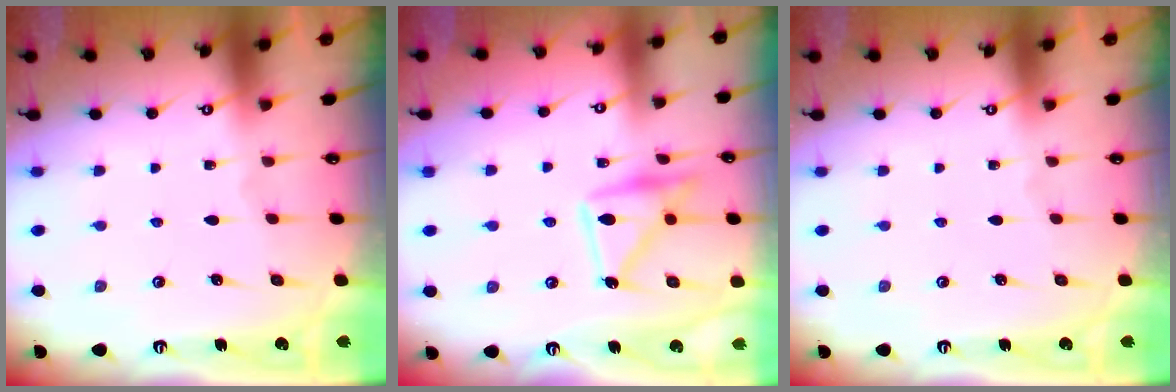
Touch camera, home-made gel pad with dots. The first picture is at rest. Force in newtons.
{"total": 15.8, "press": 15.8, "slide": 0.9}
{"total": 0.0}